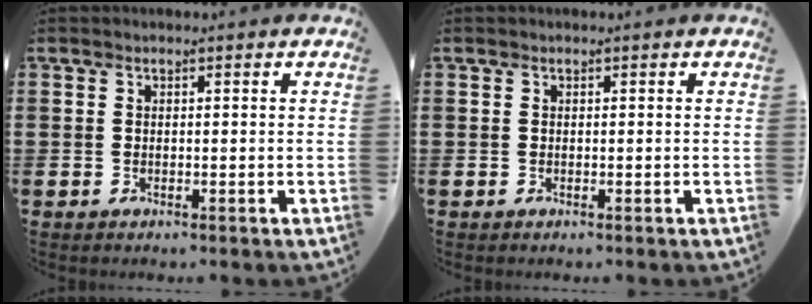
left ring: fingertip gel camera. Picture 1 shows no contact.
{"total": 0.0}